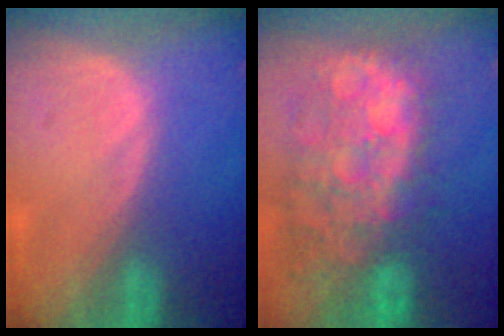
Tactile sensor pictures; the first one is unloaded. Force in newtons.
{"total": 12.9, "press": 11.6, "slide": 5.8}